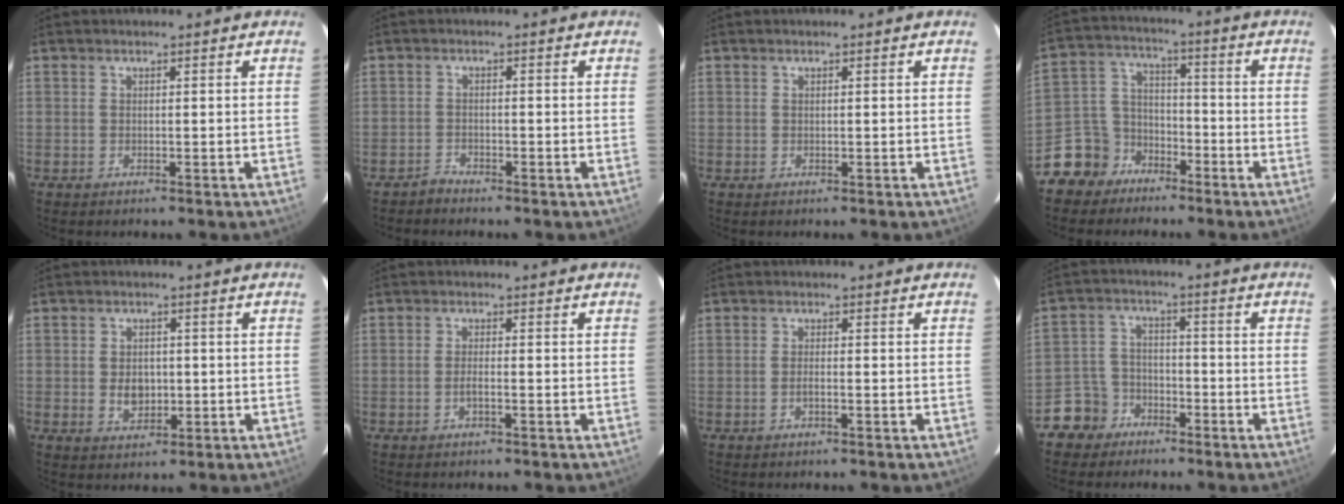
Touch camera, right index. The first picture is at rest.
{"total": 1.5, "force": [-1.4, 0.4, -0.3], "torque": [0.005, 0.007, -0.029]}
{"total": 0.0}
{"total": 9.2, "force": [-6.3, 6.6, 0.7], "torque": [-0.030, 0.041, -0.121]}
{"total": 4.6, "force": [-0.5, 3.3, 3.1], "torque": [-0.054, 0.000, -0.004]}
{"total": 1.5, "force": [-0.8, 0.2, 1.2], "torque": [-0.026, 0.000, -0.015]}
{"total": 1.1, "force": [-0.7, 0.1, 0.9], "torque": [-0.018, 0.000, -0.011]}
{"total": 6.9, "force": [-4.5, 5.2, 0.5], "torque": [-0.027, 0.027, -0.085]}